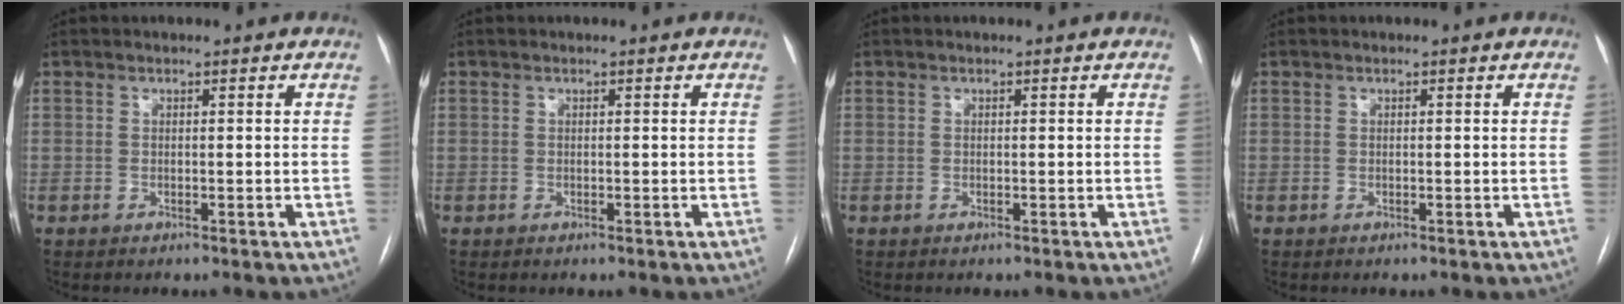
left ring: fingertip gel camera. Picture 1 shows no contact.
{"total": 0.0}
{"total": 0.0}
{"total": 0.0}